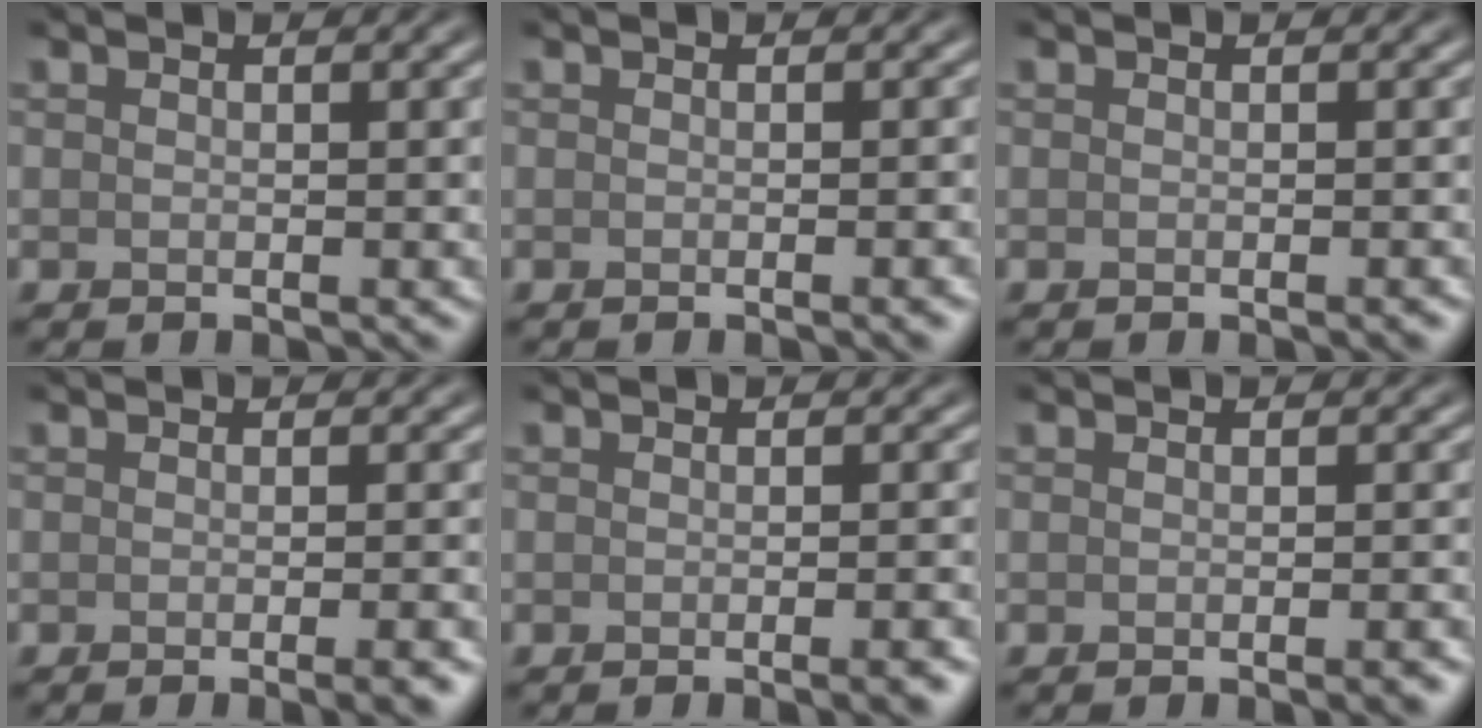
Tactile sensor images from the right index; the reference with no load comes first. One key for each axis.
{"total": 1.7, "fx": -0.6, "fy": 0.4, "fz": 1.5, "tx": -0.009, "ty": 0.001, "tz": -0.008}
{"total": 0.8, "fx": -0.4, "fy": 0.2, "fz": 0.7, "tx": -0.006, "ty": 0.002, "tz": -0.006}
{"total": 3.0, "fx": -1.3, "fy": 0.9, "fz": 2.6, "tx": -0.014, "ty": 0.002, "tz": -0.018}
{"total": 2.4, "fx": -1.1, "fy": 0.7, "fz": 2.1, "tx": -0.013, "ty": 0.000, "tz": -0.016}
{"total": 1.7, "fx": -0.8, "fy": 0.4, "fz": 1.5, "tx": -0.009, "ty": 0.001, "tz": -0.011}